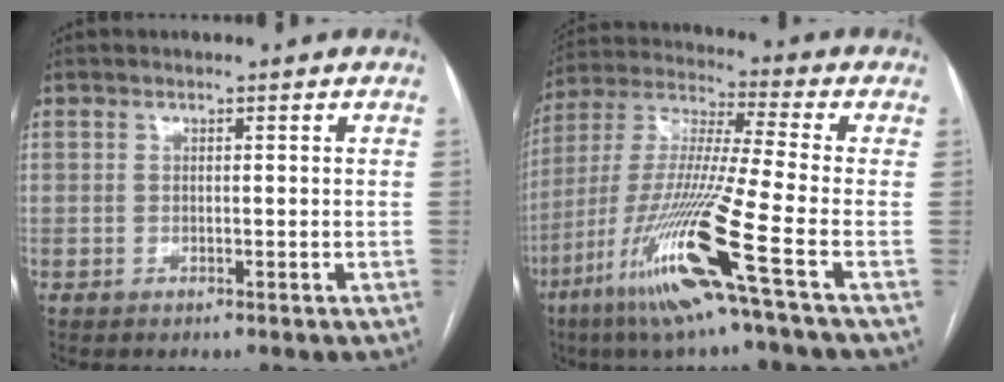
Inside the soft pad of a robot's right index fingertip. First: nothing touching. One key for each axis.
{"total": 17.4, "fx": -8.1, "fy": -1.4, "fz": 15.3, "tx": -0.327, "ty": -0.037, "tz": -0.161}